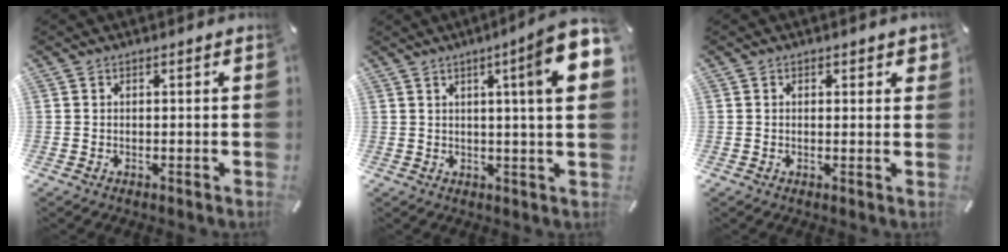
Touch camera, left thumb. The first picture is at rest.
{"total": 13.4, "force": [5.1, 0.9, 12.4], "torque": [-0.186, -0.027, 0.071]}
{"total": 1.2, "force": [0.4, 0.7, 0.9], "torque": [-0.002, -0.002, 0.003]}